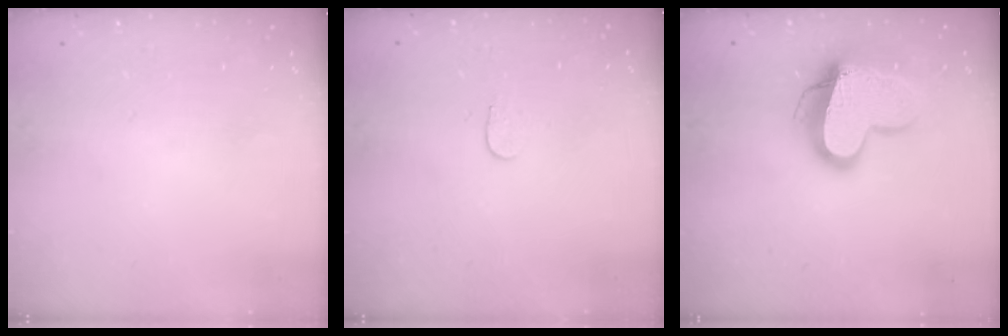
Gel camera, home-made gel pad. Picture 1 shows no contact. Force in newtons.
{"total": 4.9, "press": 4.9, "slide": 0.3}
{"total": 15.0, "press": 14.9, "slide": 1.6}